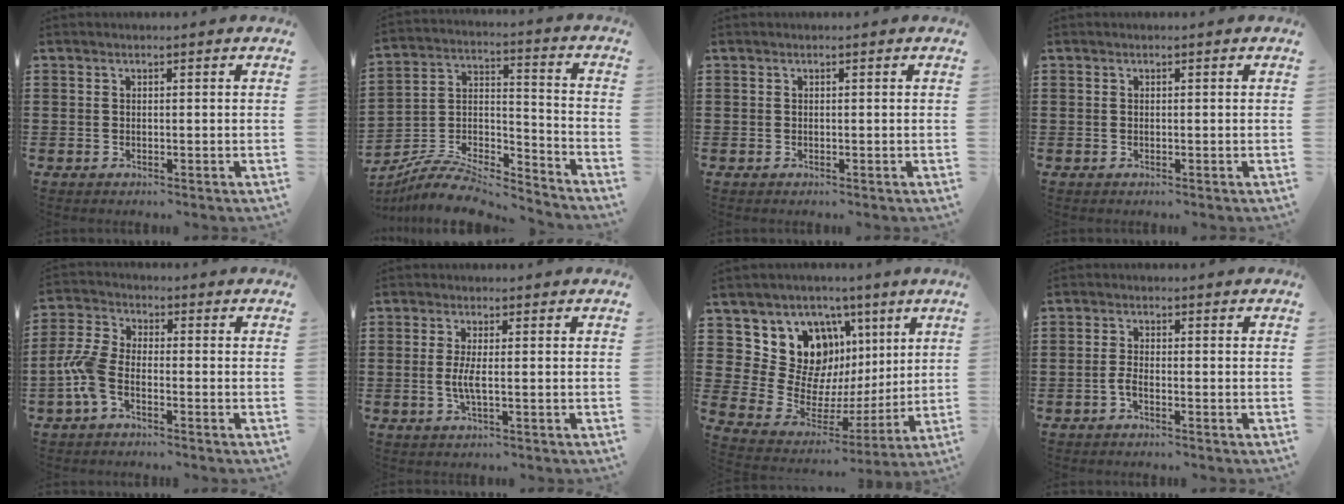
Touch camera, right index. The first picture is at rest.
{"total": 8.2, "force": [-7.6, 1.9, 2.4], "torque": [-0.043, 0.012, -0.150]}
{"total": 0.0}
{"total": 0.0}
{"total": 5.9, "force": [-2.8, 2.6, 4.4], "torque": [-0.126, -0.008, -0.063]}
{"total": 2.9, "force": [-0.2, 0.3, 2.9], "torque": [-0.067, -0.008, -0.009]}
{"total": 13.0, "force": [5.4, 10.7, 5.1], "torque": [-0.120, -0.033, 0.112]}
{"total": 1.7, "force": [-0.9, 0.4, 1.4], "torque": [-0.034, -0.002, -0.018]}